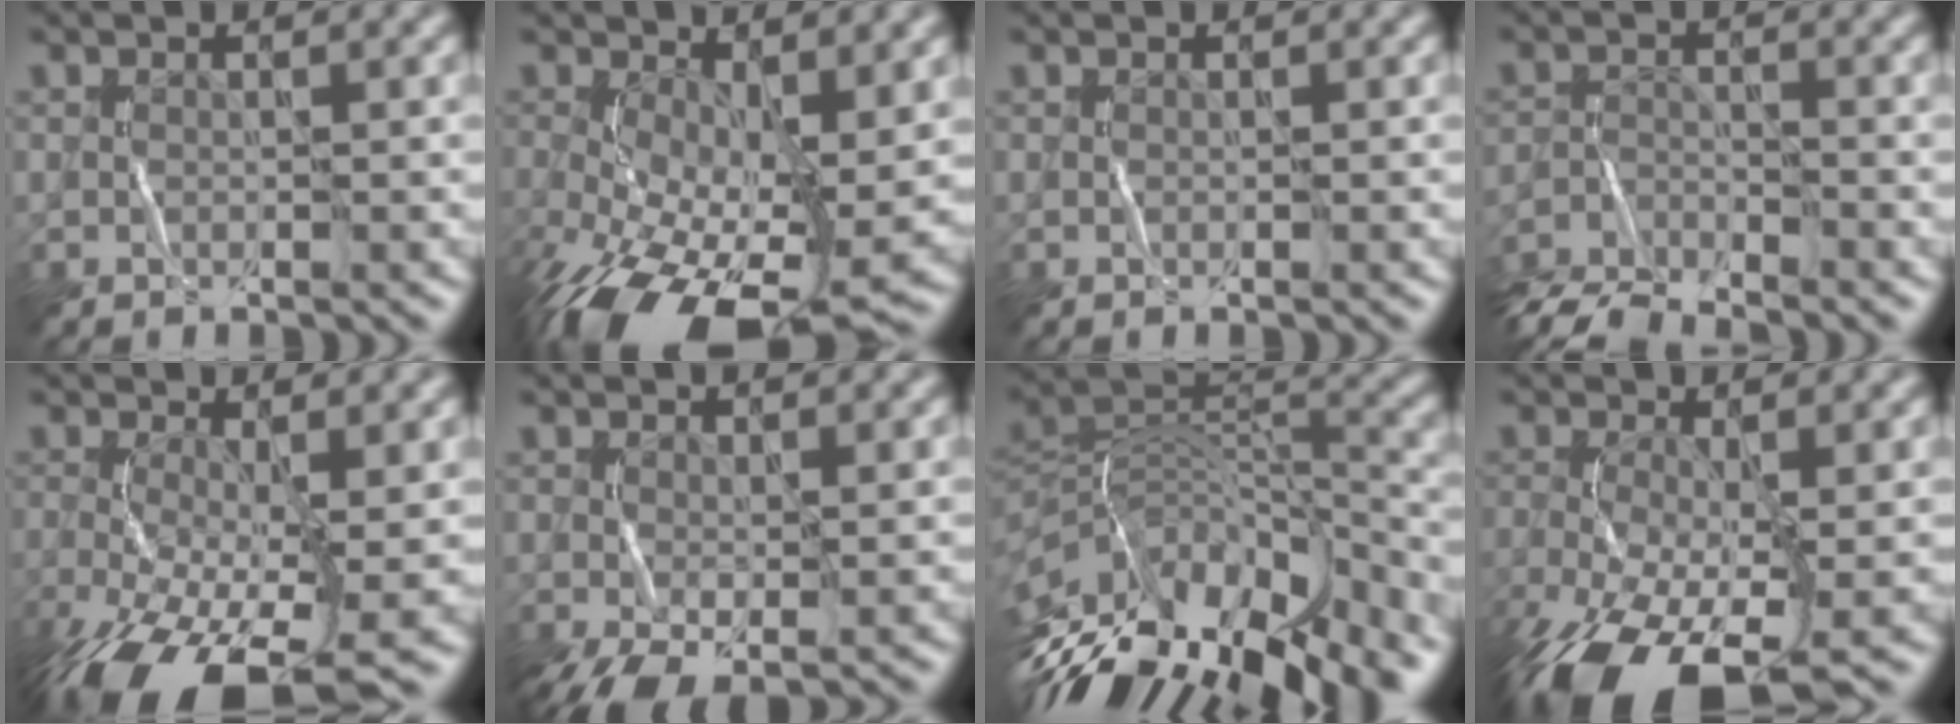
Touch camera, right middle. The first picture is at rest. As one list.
[{"total": 12.6, "force": [-3.6, 6.1, 10.4], "torque": [-0.206, -0.044, -0.048]}, {"total": 0.0}, {"total": 5.3, "force": [-5.1, 0.7, 1.3], "torque": [-0.030, -0.012, -0.099]}, {"total": 11.5, "force": [-4.7, 4.8, 9.3], "torque": [-0.196, -0.039, -0.075]}, {"total": 4.4, "force": [-1.7, 2.2, 3.4], "torque": [-0.084, -0.018, -0.028]}, {"total": 14.6, "force": [-9.3, 5.9, 9.5], "torque": [-0.201, 0.022, -0.160]}, {"total": 11.9, "force": [-5.6, 5.1, 9.2], "torque": [-0.204, -0.049, -0.095]}]